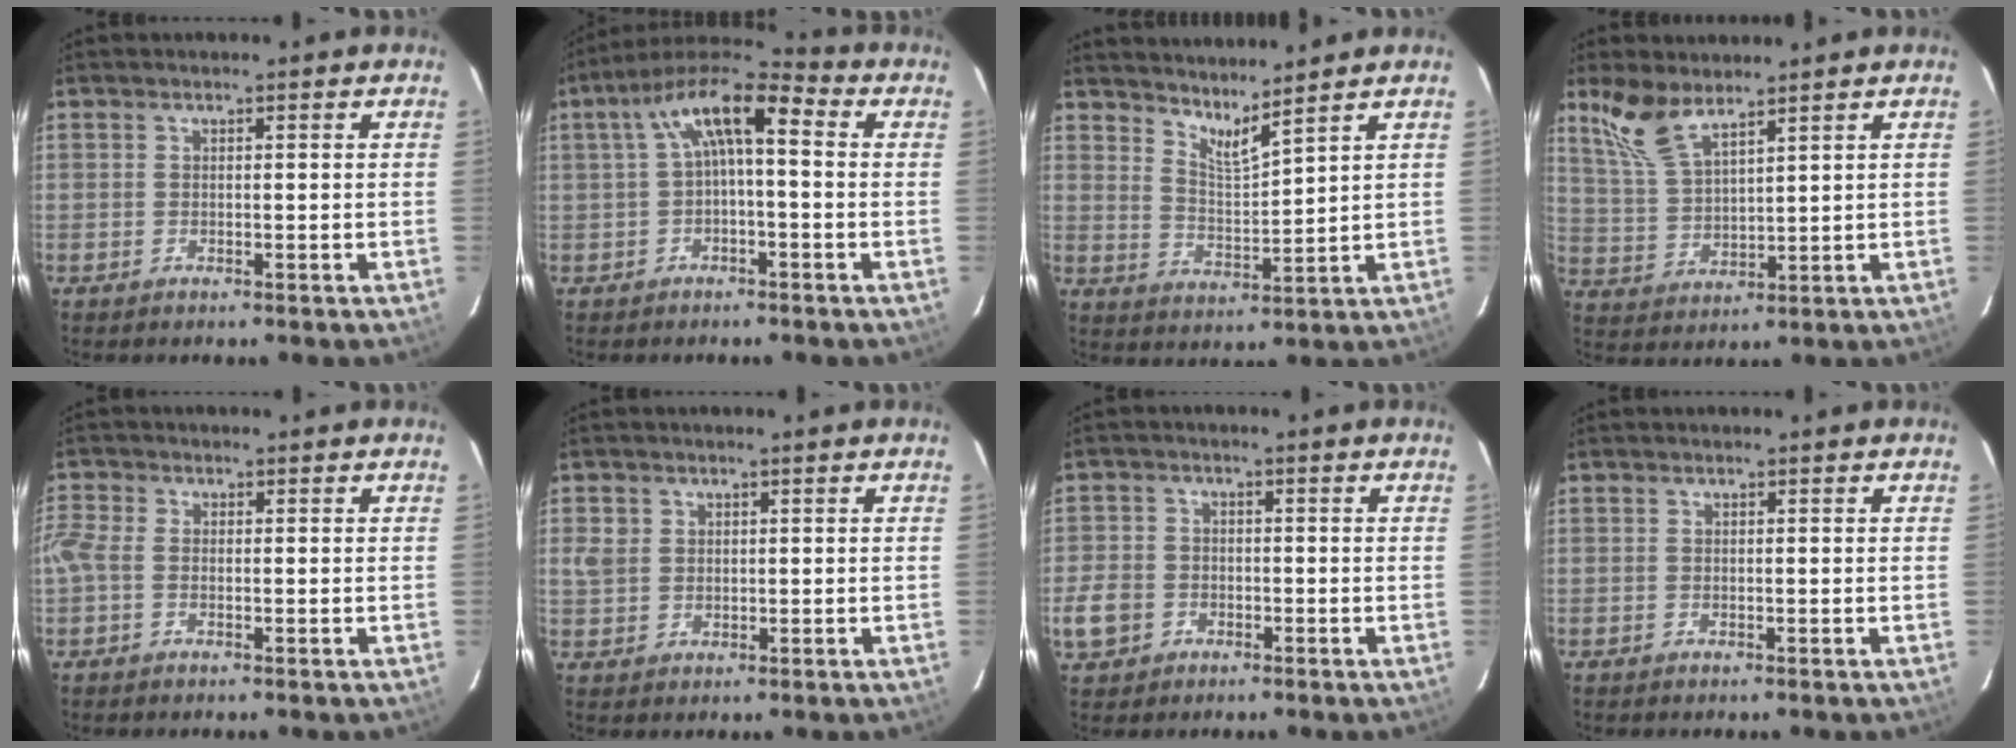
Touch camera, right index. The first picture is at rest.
{"total": 10.3, "force": [1.3, 3.6, 9.6], "torque": [-0.182, 0.033, 0.019]}
{"total": 5.8, "force": [5.2, -0.2, 2.6], "torque": [-0.048, -0.018, 0.093]}
{"total": 8.2, "force": [6.1, 2.7, 4.6], "torque": [-0.102, 0.010, 0.136]}
{"total": 3.0, "force": [-0.6, 1.9, 2.3], "torque": [-0.056, 0.002, -0.017]}
{"total": 3.8, "force": [1.0, 3.4, 1.5], "torque": [-0.027, 0.006, 0.023]}
{"total": 6.8, "force": [-2.6, 5.9, 2.3], "torque": [-0.067, 0.018, -0.042]}
{"total": 0.0}